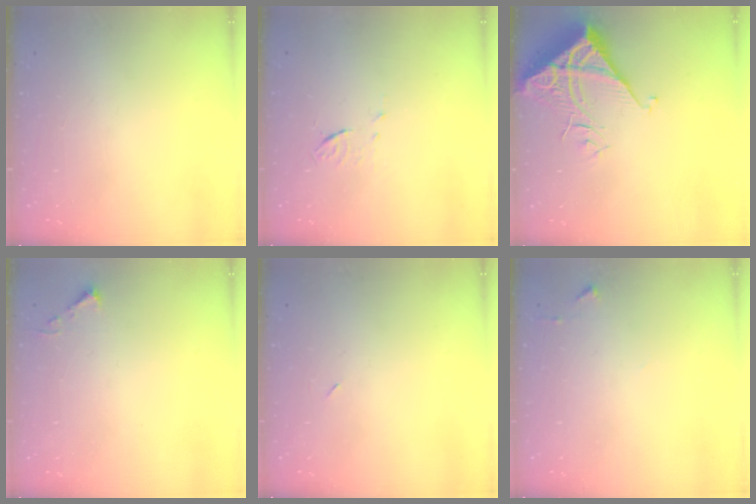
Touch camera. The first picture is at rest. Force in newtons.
{"total": 4.2, "press": 4.1, "slide": 0.9}
{"total": 7.5, "press": 7.4, "slide": 1.0}
{"total": 3.5, "press": 3.5, "slide": 0.4}
{"total": 2.3, "press": 2.0, "slide": 1.2}
{"total": 5.1, "press": 5.1, "slide": 0.6}